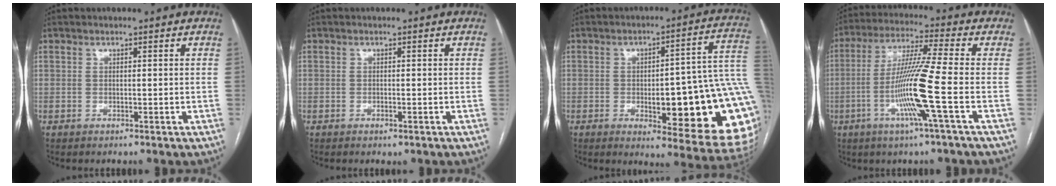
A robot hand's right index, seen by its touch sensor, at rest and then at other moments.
{"total": 0.8, "force": [-0.5, 0.2, 0.6], "torque": [-0.010, -0.002, -0.003]}
{"total": 24.3, "force": [-3.4, 5.0, 23.5], "torque": [-0.195, 0.017, -0.029]}
{"total": 12.3, "force": [-3.5, -1.8, 11.6], "torque": [-0.229, -0.010, -0.075]}